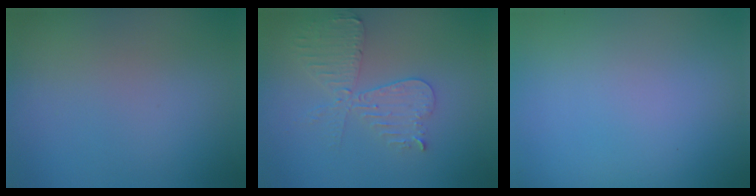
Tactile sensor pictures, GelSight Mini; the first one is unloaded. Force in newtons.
{"total": 4.1, "press": 3.6, "slide": 2.0}
{"total": 0.0}